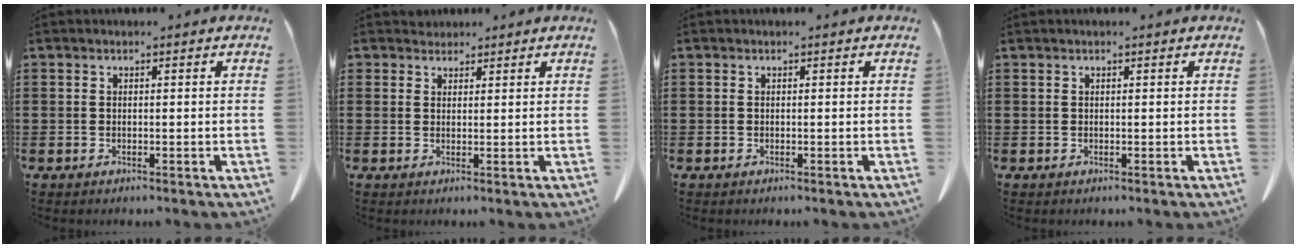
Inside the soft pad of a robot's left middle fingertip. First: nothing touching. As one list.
[{"total": 1.9, "force": [1.7, 0.9, 0.0], "torque": [-0.005, 0.003, 0.035]}, {"total": 0.0}, {"total": 0.0}]